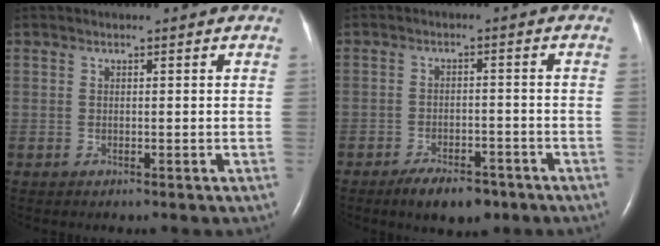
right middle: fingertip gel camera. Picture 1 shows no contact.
{"total": 6.0, "force": [-4.4, 2.4, 3.3], "torque": [-0.055, -0.001, -0.067]}